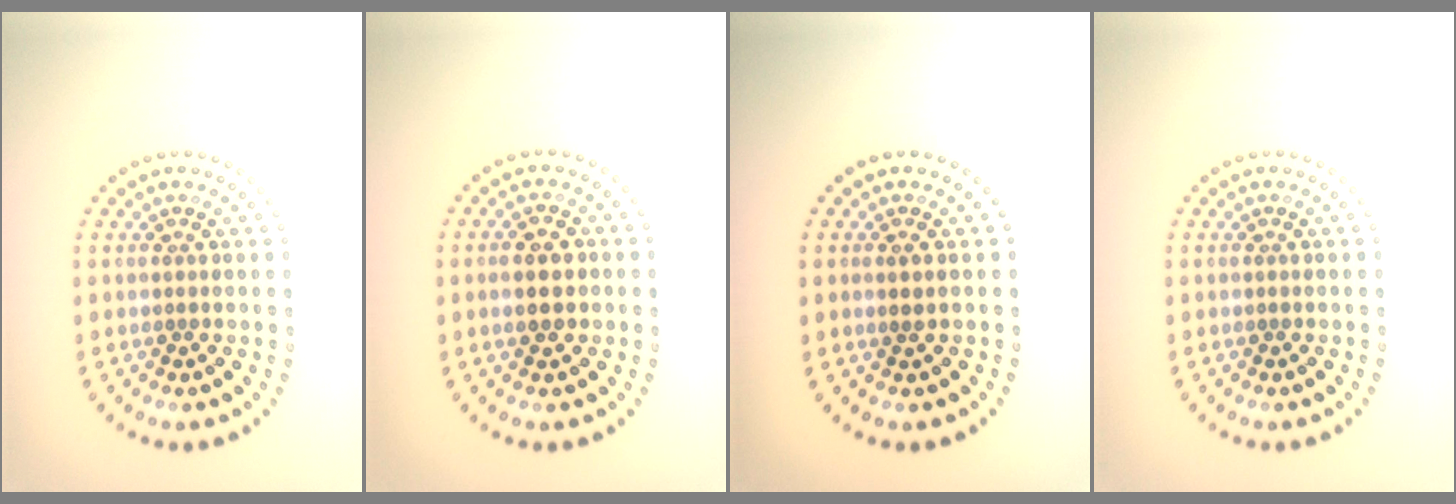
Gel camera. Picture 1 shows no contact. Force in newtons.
{"total": 2.6, "press": 2.6, "slide": 0.1}
{"total": 0.5, "press": 0.4, "slide": 0.4}
{"total": 0.0}